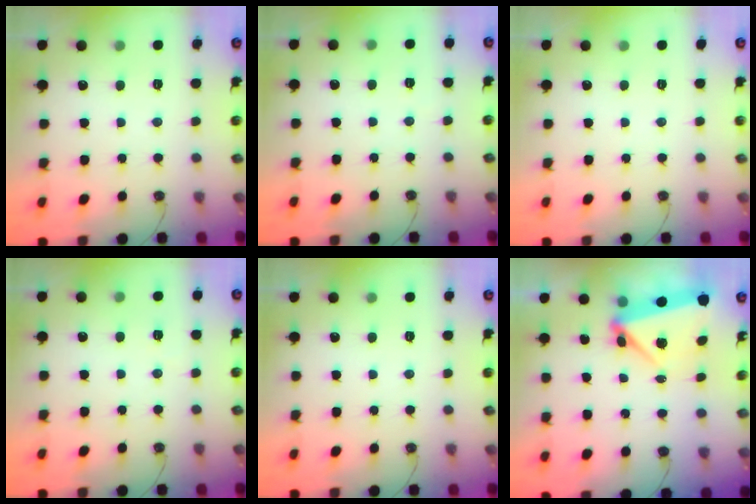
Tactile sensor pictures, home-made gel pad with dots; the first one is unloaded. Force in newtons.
{"total": 1.1, "press": 0.7, "slide": 0.8}
{"total": 0.0}
{"total": 2.7, "press": 2.5, "slide": 1.1}
{"total": 0.0}
{"total": 5.5, "press": 5.4, "slide": 0.6}